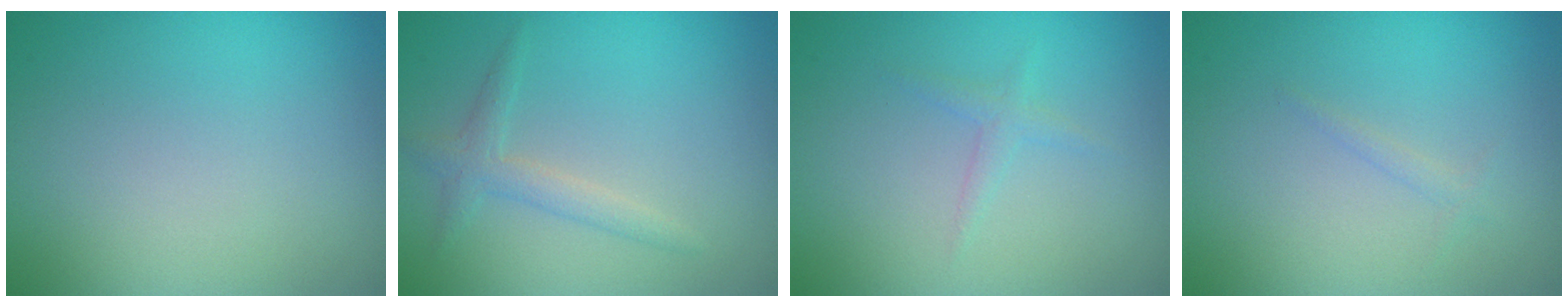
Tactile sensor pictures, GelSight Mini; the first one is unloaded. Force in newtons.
{"total": 1.9, "press": 1.9, "slide": 0.0}
{"total": 1.0, "press": 1.0, "slide": 0.1}
{"total": 0.7, "press": 0.7, "slide": 0.1}